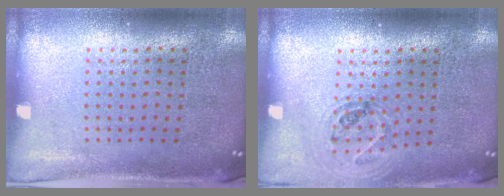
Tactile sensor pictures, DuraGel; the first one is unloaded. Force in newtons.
{"total": 0.9, "press": 0.9, "slide": 0.1}